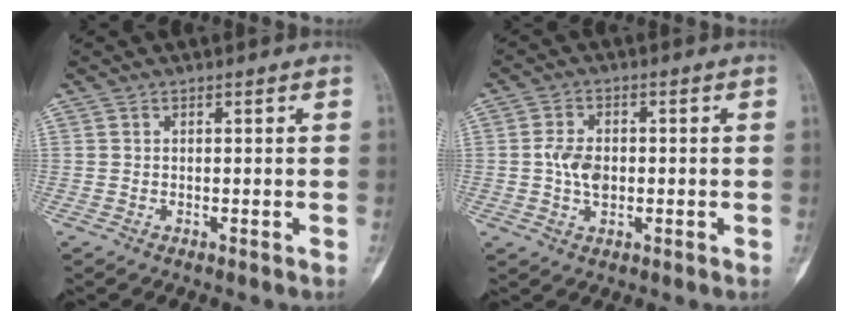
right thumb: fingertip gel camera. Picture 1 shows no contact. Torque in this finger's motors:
{"motor_torque": [0.77, 0.65, 0.13, -0.17, 0.01]}